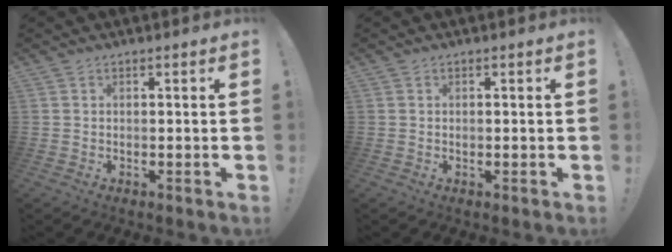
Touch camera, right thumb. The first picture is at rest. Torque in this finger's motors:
{"motor_torque": [0.15, 0.05, 0.12, -0.16, 0.00]}